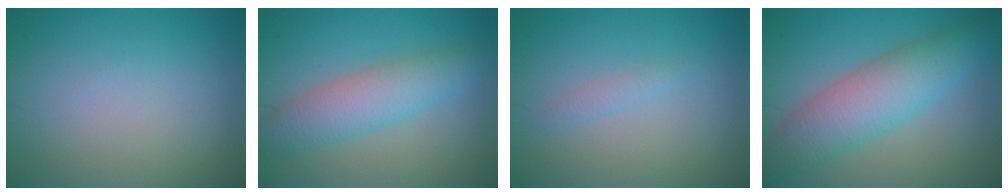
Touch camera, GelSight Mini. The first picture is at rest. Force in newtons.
{"total": 5.0, "press": 5.0, "slide": 0.1}
{"total": 0.9, "press": 0.9, "slide": 0.1}
{"total": 7.1, "press": 7.1, "slide": 0.4}